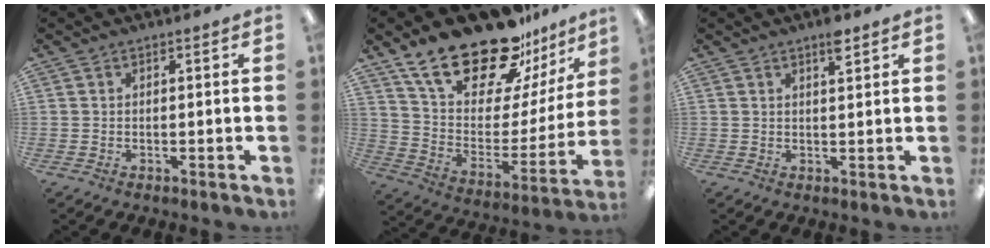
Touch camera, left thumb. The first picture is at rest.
{"total": 25.3, "force": [19.3, 9.7, 13.0], "torque": [-0.213, -0.133, 0.337]}
{"total": 3.6, "force": [2.6, 0.9, 2.4], "torque": [-0.030, -0.008, 0.039]}